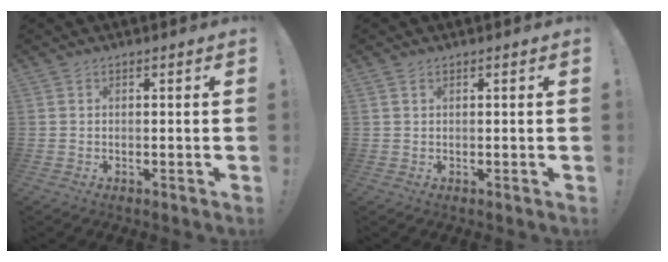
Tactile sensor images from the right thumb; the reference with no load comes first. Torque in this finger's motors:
{"motor_torque": [-0.01, -0.12, -0.15, 0.05, -0.03]}